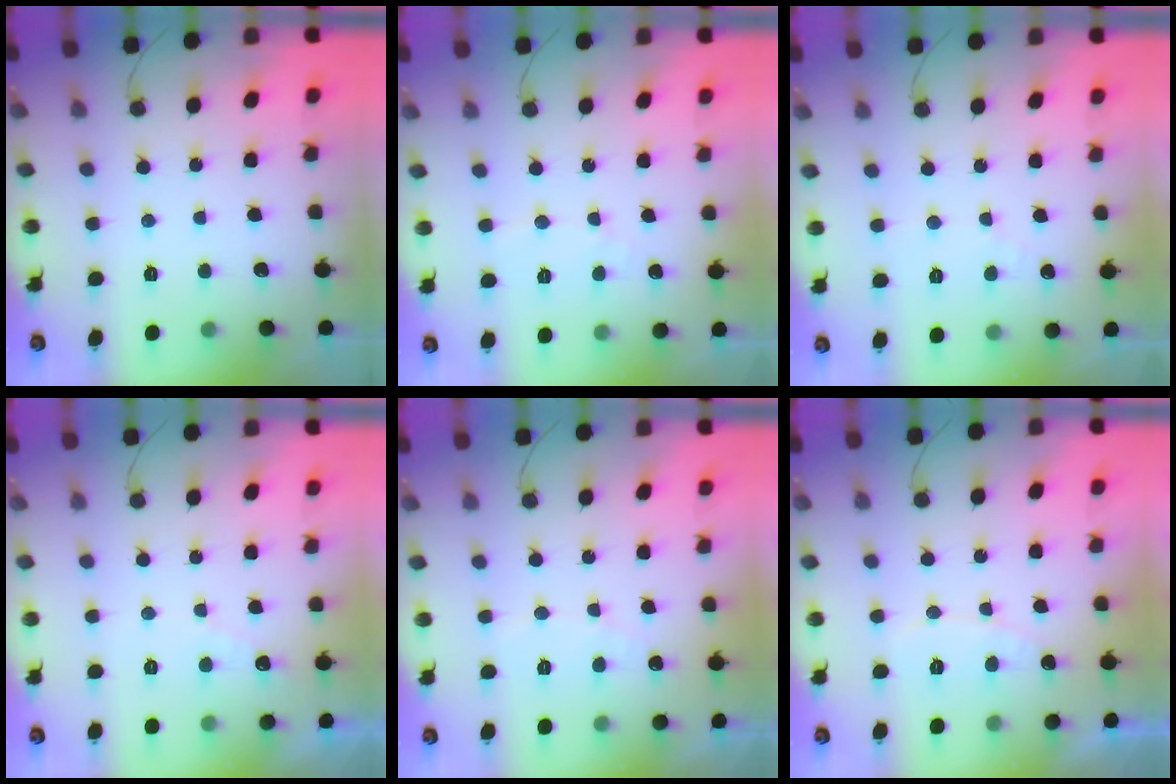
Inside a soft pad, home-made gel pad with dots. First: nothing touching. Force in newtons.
{"total": 3.0, "press": 2.9, "slide": 0.2}
{"total": 2.4, "press": 2.4, "slide": 0.2}
{"total": 3.0, "press": 3.0, "slide": 0.1}
{"total": 4.2, "press": 4.2, "slide": 0.4}
{"total": 5.9, "press": 5.9, "slide": 0.4}